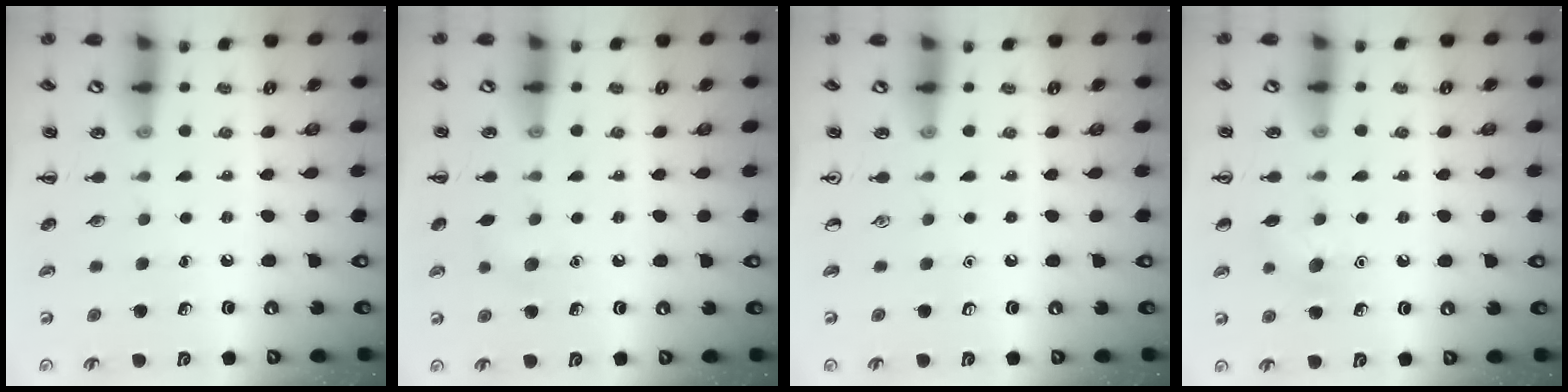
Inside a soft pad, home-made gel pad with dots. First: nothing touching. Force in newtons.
{"total": 4.7, "press": 4.5, "slide": 1.2}
{"total": 0.0}
{"total": 6.1, "press": 5.9, "slide": 1.6}